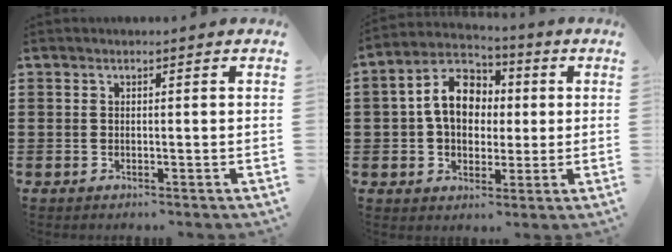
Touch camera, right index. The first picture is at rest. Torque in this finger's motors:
{"motor_torque": [2.14, 0.00, 1.06, 0.21]}